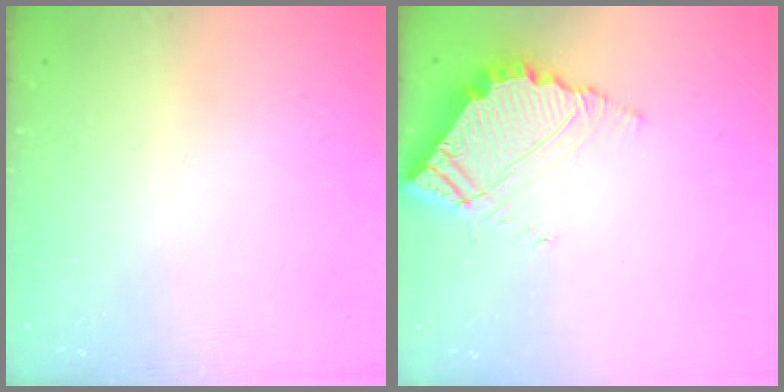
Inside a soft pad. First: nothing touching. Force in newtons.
{"total": 7.6, "press": 7.6, "slide": 0.5}